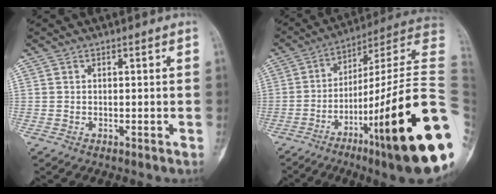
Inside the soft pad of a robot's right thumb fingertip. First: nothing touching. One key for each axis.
{"total": 30.8, "fx": -9.1, "fy": 4.2, "fz": 29.2, "tx": -0.358, "ty": 0.048, "tz": -0.146}